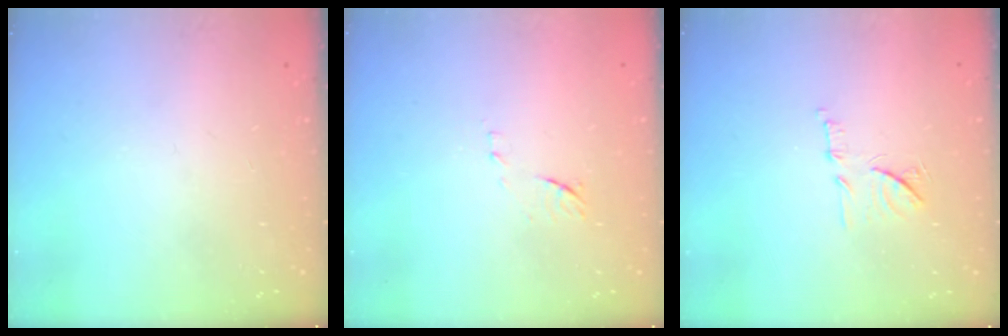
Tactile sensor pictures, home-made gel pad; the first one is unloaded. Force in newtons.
{"total": 7.1, "press": 7.1, "slide": 0.7}
{"total": 9.6, "press": 9.6, "slide": 0.3}